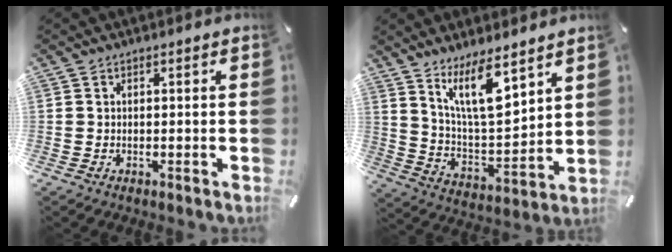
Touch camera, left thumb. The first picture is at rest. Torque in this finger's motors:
{"motor_torque": [0.27, 0.24, 1.44, -1.33, 0.14]}